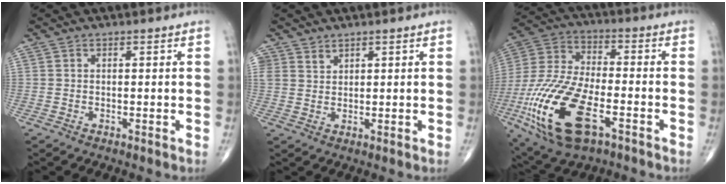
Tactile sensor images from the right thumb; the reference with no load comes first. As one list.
[{"total": 2.1, "force": [1.8, 1.2, 0.0], "torque": [0.017, -0.013, 0.029]}, {"total": 22.6, "force": [-8.6, 10.1, 18.3], "torque": [-0.407, 0.006, -0.153]}]